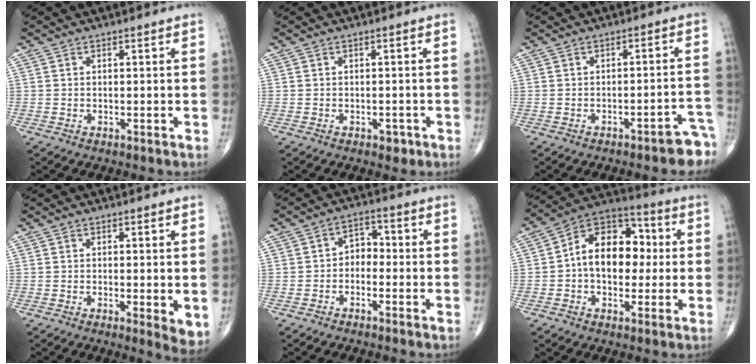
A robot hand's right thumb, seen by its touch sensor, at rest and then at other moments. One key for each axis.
{"total": 1.7, "fx": -0.9, "fy": 1.1, "fz": 1.0, "tx": -0.005, "ty": 0.004, "tz": -0.009}
{"total": 6.0, "fx": -4.5, "fy": 1.4, "fz": 3.8, "tx": -0.028, "ty": 0.043, "tz": -0.054}
{"total": 4.4, "fx": -0.3, "fy": 1.2, "fz": 4.2, "tx": -0.058, "ty": -0.014, "tz": -0.004}
{"total": 4.1, "fx": -1.1, "fy": 3.1, "fz": 2.5, "tx": -0.018, "ty": 0.025, "tz": -0.033}
{"total": 15.4, "fx": 0.8, "fy": 10.4, "fz": 11.4, "tx": -0.138, "ty": 0.036, "tz": 0.002}